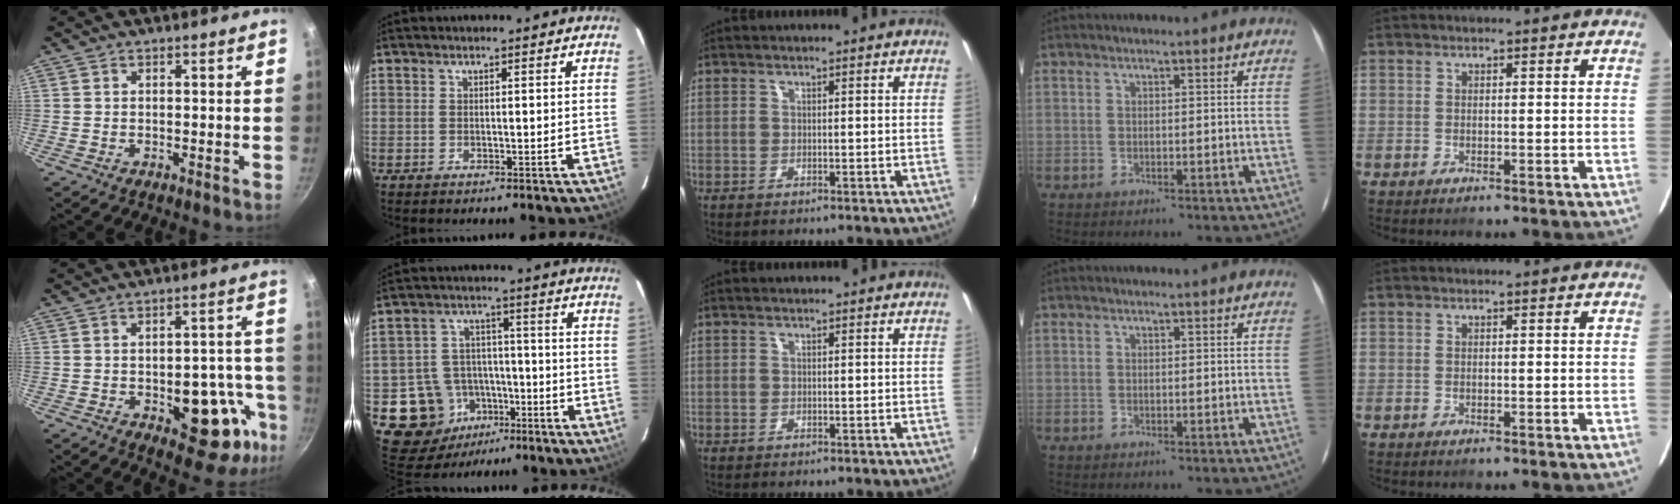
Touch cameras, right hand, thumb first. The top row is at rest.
{"thumb": {"total": 15.6, "force": [-5.3, 8.2, 12.1], "torque": [-0.082, 0.025, -0.065]}, "index": {"total": 12.4, "force": [-5.4, 10.6, 3.3], "torque": [-0.091, 0.029, -0.066]}}